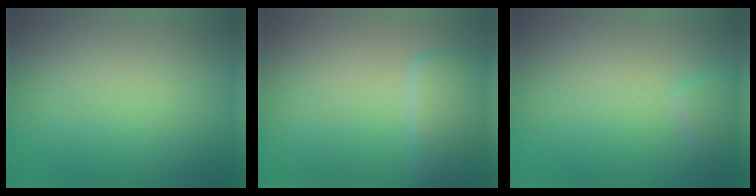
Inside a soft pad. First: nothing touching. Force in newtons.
{"total": 3.5, "press": 3.5, "slide": 0.3}
{"total": 1.1, "press": 1.1, "slide": 0.1}